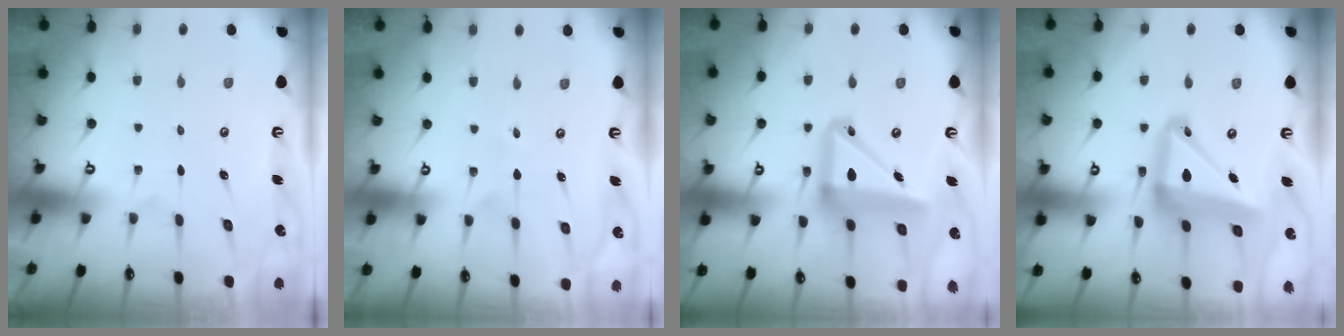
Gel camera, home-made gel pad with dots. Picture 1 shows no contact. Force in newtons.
{"total": 2.9, "press": 2.8, "slide": 0.4}
{"total": 17.5, "press": 17.3, "slide": 2.6}
{"total": 19.2, "press": 19.1, "slide": 2.0}